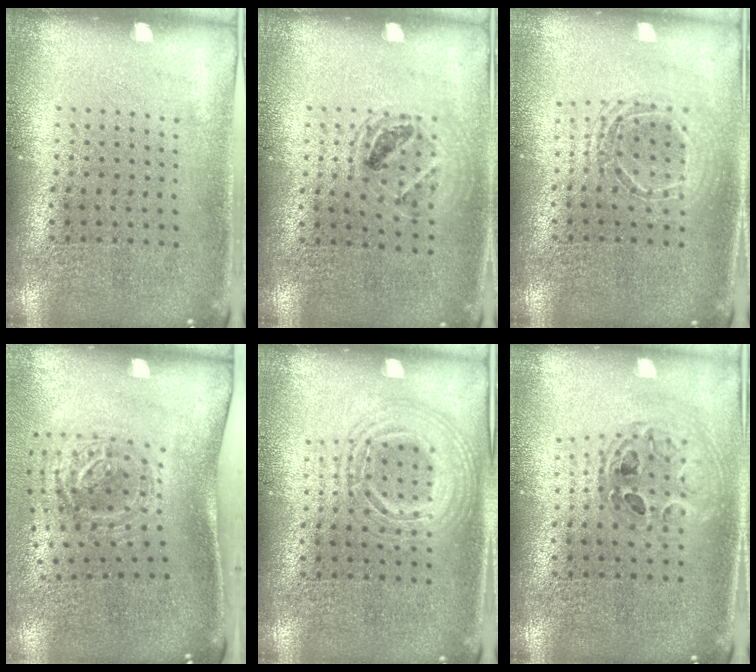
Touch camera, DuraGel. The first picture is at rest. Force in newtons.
{"total": 1.1, "press": 1.1, "slide": 0.4}
{"total": 1.6, "press": 1.4, "slide": 0.8}
{"total": 1.7, "press": 1.2, "slide": 1.2}
{"total": 1.6, "press": 1.6, "slide": 0.2}
{"total": 0.7, "press": 0.7, "slide": 0.1}